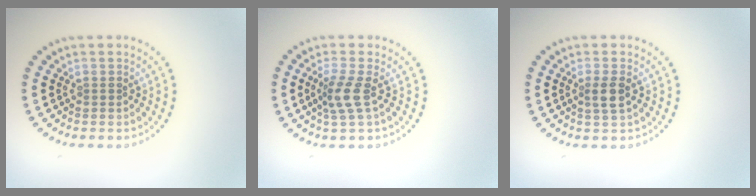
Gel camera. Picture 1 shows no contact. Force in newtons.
{"total": 2.4, "press": 1.9, "slide": 1.5}
{"total": 1.7, "press": 1.5, "slide": 0.8}